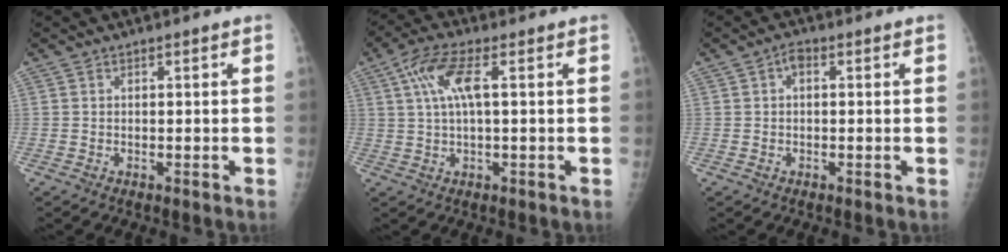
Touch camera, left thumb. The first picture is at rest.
{"total": 7.4, "force": [2.1, 2.1, 6.8], "torque": [-0.157, 0.017, 0.041]}
{"total": 1.9, "force": [0.3, 1.1, 1.5], "torque": [-0.018, 0.005, 0.000]}